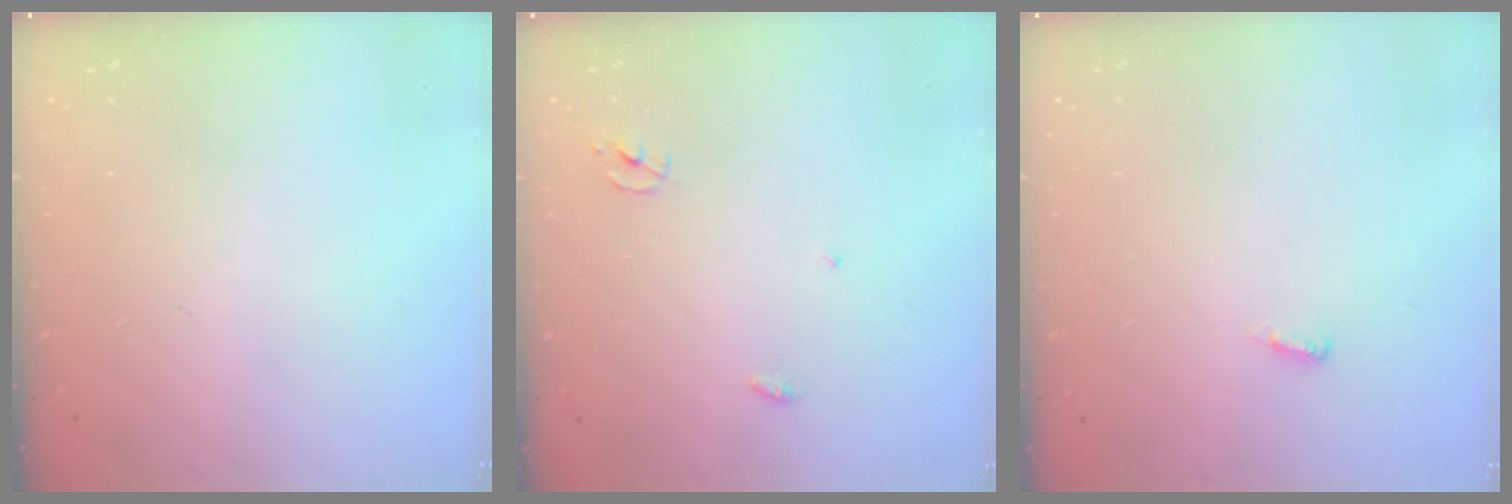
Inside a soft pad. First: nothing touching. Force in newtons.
{"total": 2.3, "press": 2.3, "slide": 0.1}
{"total": 3.8, "press": 3.8, "slide": 0.4}